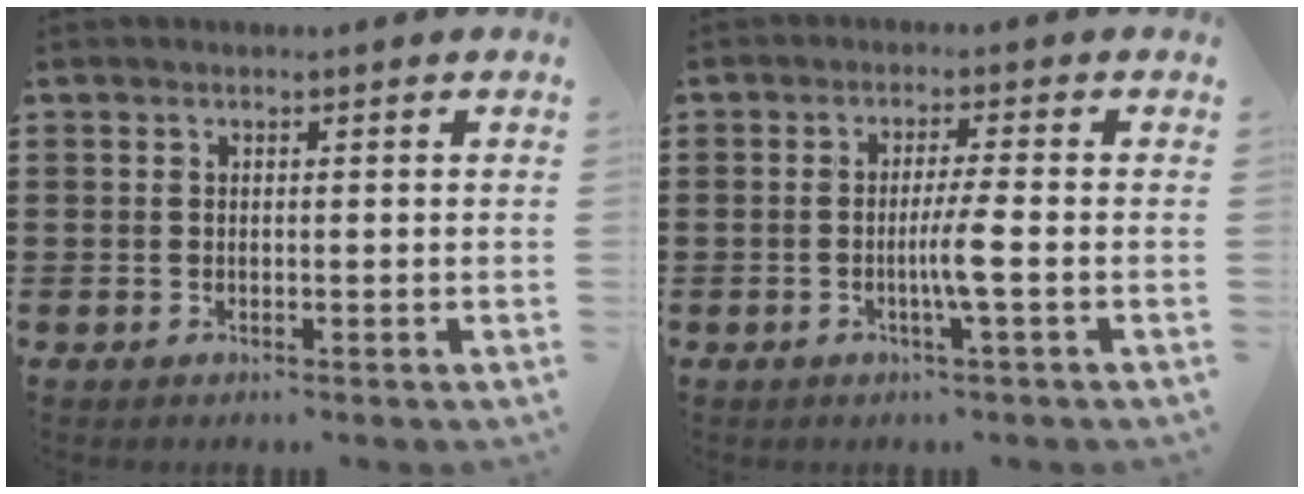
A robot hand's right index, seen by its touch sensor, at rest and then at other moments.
{"total": 4.1, "force": [-1.0, -0.6, 3.9], "torque": [-0.077, -0.013, -0.025]}